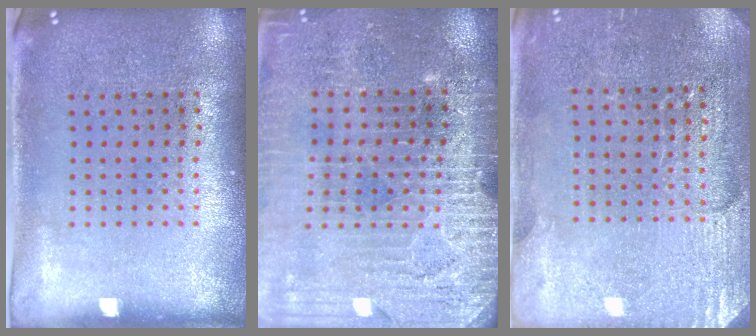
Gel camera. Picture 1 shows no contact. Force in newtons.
{"total": 3.2, "press": 3.2, "slide": 0.3}
{"total": 2.9, "press": 2.8, "slide": 0.6}